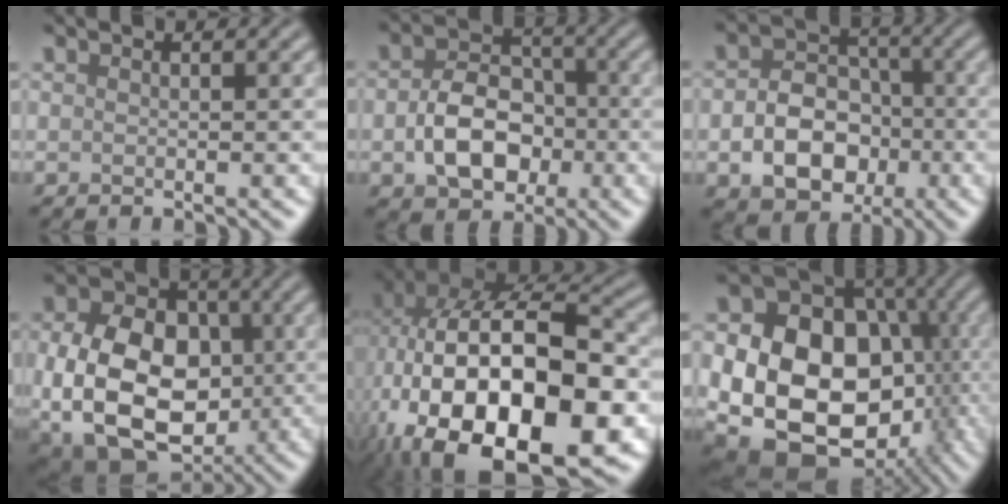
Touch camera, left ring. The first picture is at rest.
{"total": 6.3, "force": [-1.4, 4.6, 4.1], "torque": [-0.074, -0.004, -0.021]}
{"total": 7.2, "force": [-1.8, 5.4, 4.4], "torque": [-0.075, -0.011, -0.026]}
{"total": 14.2, "force": [-1.6, 10.2, 9.7], "torque": [-0.167, -0.020, -0.019]}
{"total": 20.8, "force": [-5.6, 11.6, 16.3], "torque": [-0.277, -0.029, -0.061]}
{"total": 19.1, "force": [-3.0, 14.7, 11.8], "torque": [-0.179, -0.022, -0.050]}